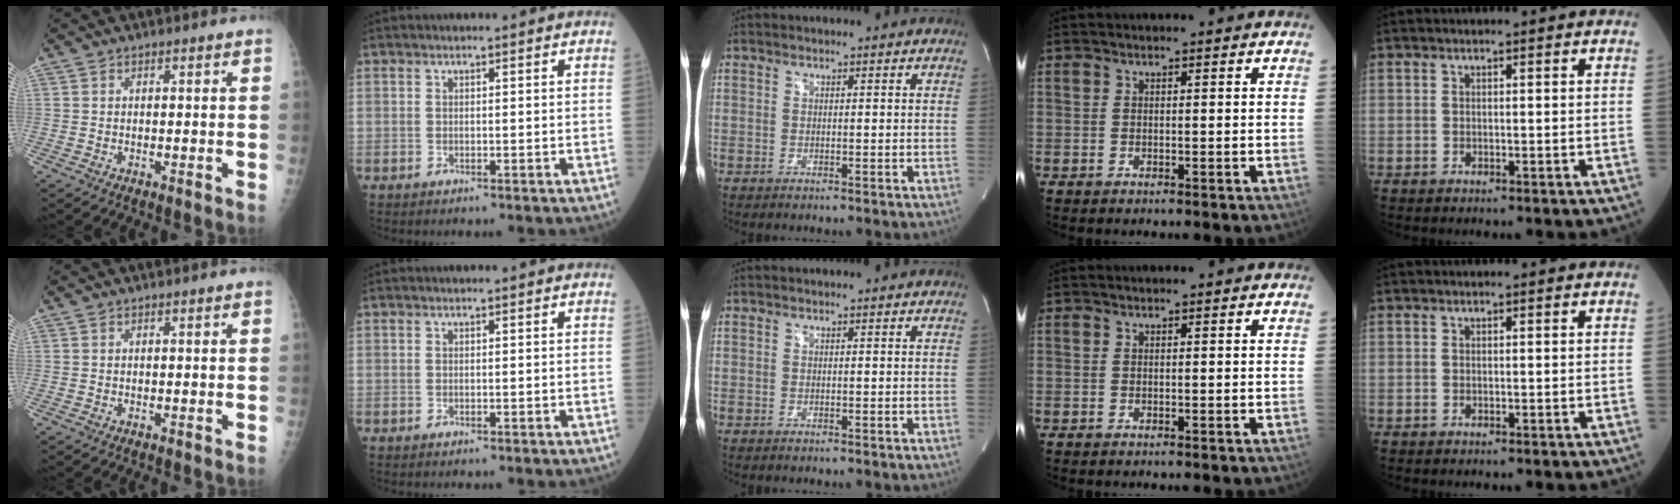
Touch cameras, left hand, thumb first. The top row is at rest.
{}